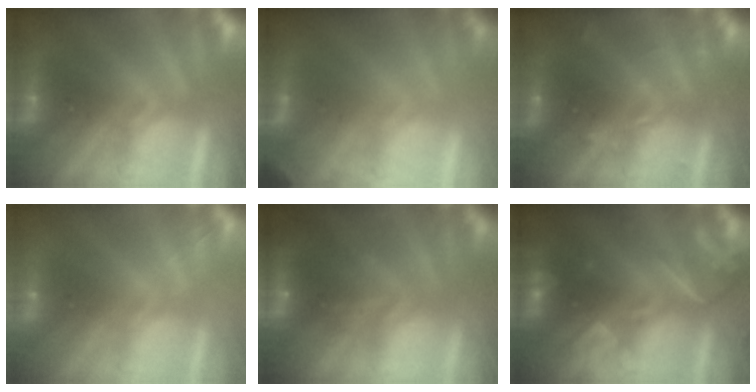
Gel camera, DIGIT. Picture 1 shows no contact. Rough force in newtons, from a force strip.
{"total": 2.0}
{"total": 2.4}
{"total": 2.1}
{"total": 8.1}
{"total": 2.7}